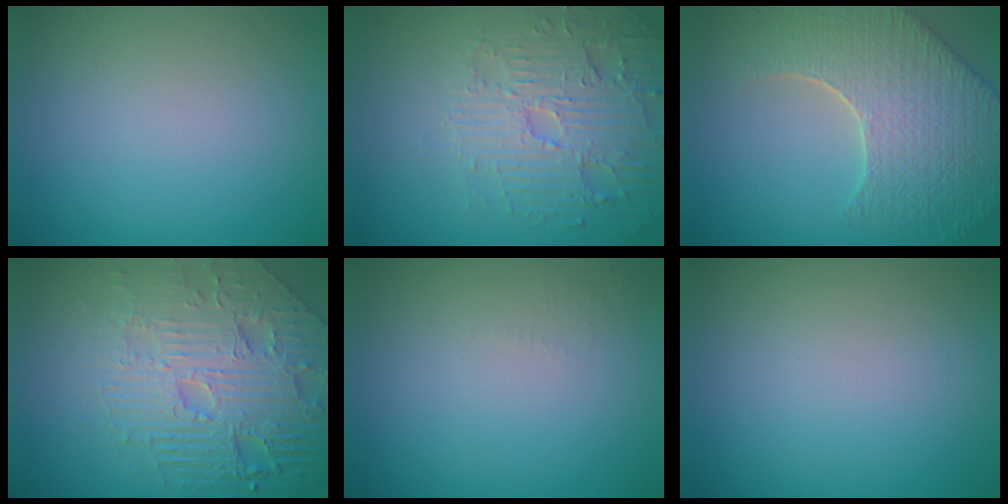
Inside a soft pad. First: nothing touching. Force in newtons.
{"total": 4.6, "press": 4.4, "slide": 1.2}
{"total": 9.0, "press": 6.4, "slide": 6.3}
{"total": 8.7, "press": 6.2, "slide": 6.1}
{"total": 0.6, "press": 0.6, "slide": 0.3}
{"total": 0.0}